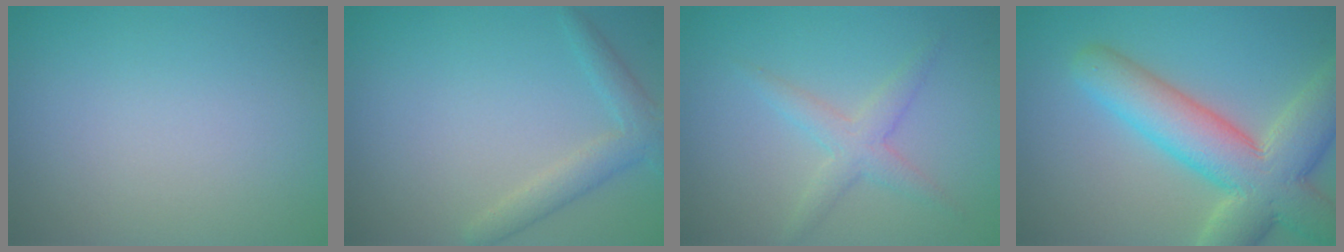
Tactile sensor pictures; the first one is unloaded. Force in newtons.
{"total": 2.6, "press": 2.6, "slide": 0.1}
{"total": 2.4, "press": 2.4, "slide": 0.1}
{"total": 9.6, "press": 9.5, "slide": 0.8}